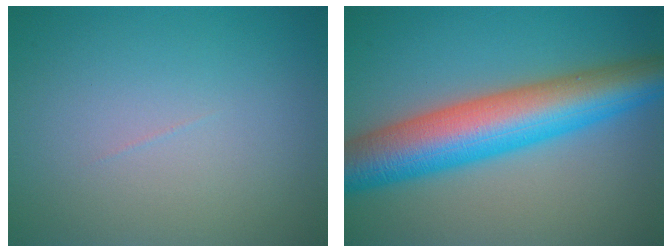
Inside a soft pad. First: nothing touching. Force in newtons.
{"total": 10.5, "press": 10.5, "slide": 0.2}